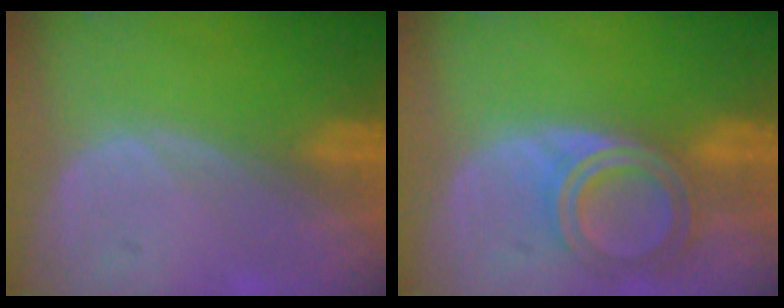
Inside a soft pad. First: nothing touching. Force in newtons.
{"total": 6.5, "press": 5.8, "slide": 2.9}